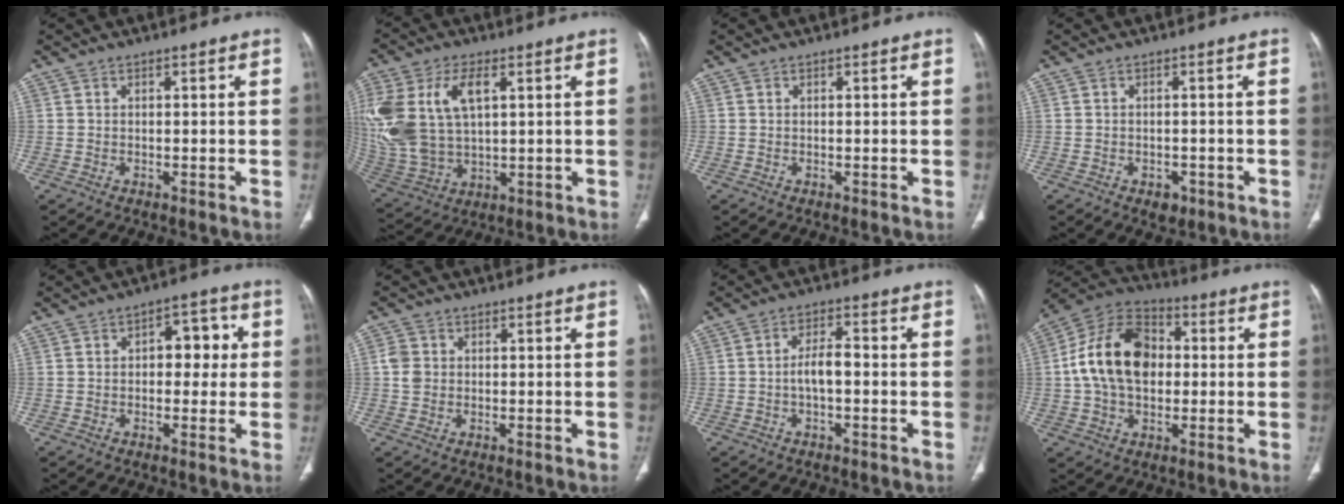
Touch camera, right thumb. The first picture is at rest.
{"total": 19.6, "force": [5.1, 11.4, 15.1], "torque": [-0.351, -0.004, 0.108]}
{"total": 0.0}
{"total": 2.6, "force": [-1.3, 1.8, 1.3], "torque": [-0.010, 0.003, -0.010]}
{"total": 7.3, "force": [0.8, 4.6, 5.7], "torque": [-0.039, 0.019, 0.007]}
{"total": 3.1, "force": [0.3, 2.7, 1.5], "torque": [-0.024, 0.005, 0.003]}
{"total": 4.5, "force": [-0.8, 1.9, 4.0], "torque": [-0.071, 0.018, -0.018]}
{"total": 17.6, "force": [1.1, 12.1, 12.7], "torque": [-0.207, 0.027, 0.011]}